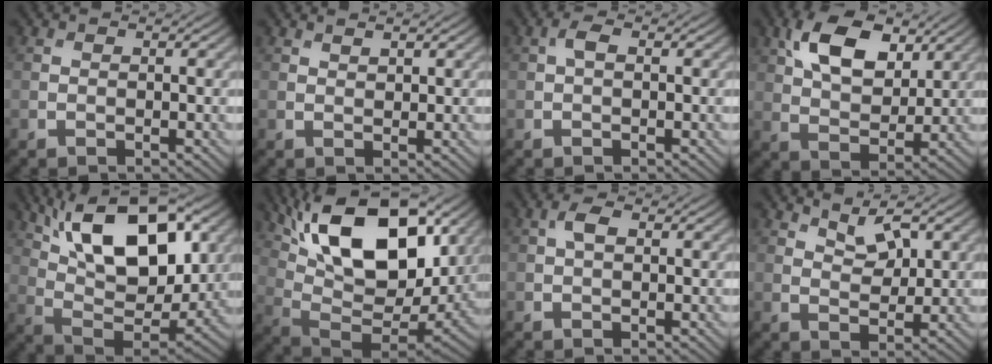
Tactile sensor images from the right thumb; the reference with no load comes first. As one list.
[{"total": 1.1, "force": [0.9, 0.2, 0.5], "torque": [-0.015, 0.000, 0.019]}, {"total": 1.4, "force": [0.2, 0.7, 1.2], "torque": [-0.029, 0.006, 0.001]}, {"total": 10.4, "force": [4.8, 5.8, 7.2], "torque": [-0.151, 0.007, 0.089]}, {"total": 17.3, "force": [7.7, 8.1, 13.2], "torque": [-0.231, 0.017, 0.118]}, {"total": 19.1, "force": [7.8, 9.3, 14.7], "torque": [-0.262, 0.028, 0.128]}, {"total": 2.0, "force": [0.5, 1.0, 1.6], "torque": [-0.035, 0.007, 0.006]}, {"total": 4.3, "force": [2.9, 1.7, 2.7], "torque": [-0.048, -0.007, 0.056]}]